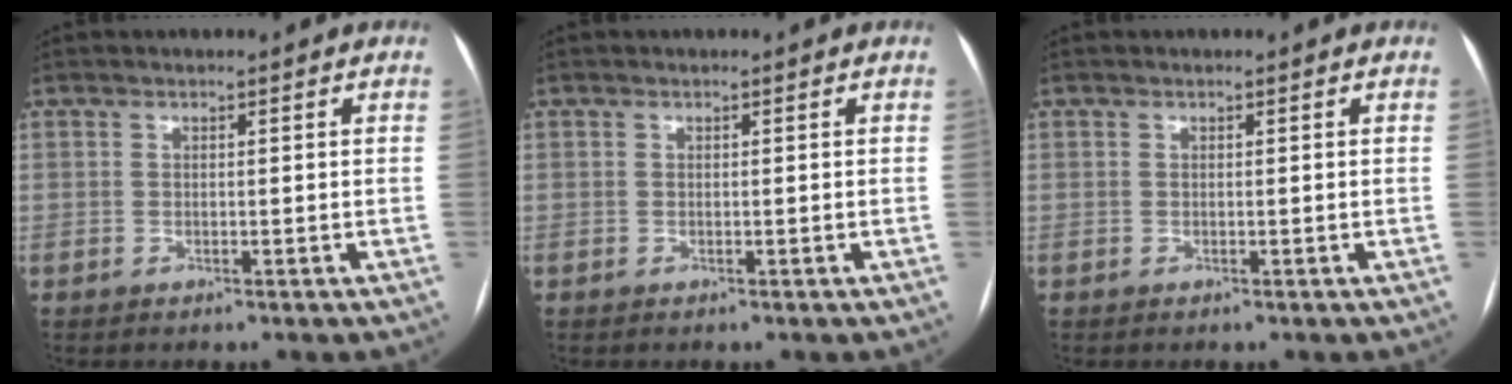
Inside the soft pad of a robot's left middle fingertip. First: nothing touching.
{"total": 0.0}
{"total": 0.0}